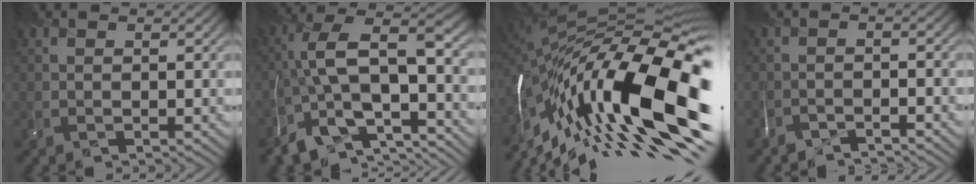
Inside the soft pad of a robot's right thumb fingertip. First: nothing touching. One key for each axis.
{"total": 14.3, "fx": -6.2, "fy": 5.7, "fz": 11.5, "tx": -0.245, "ty": -0.005, "tz": -0.112}
{"total": 20.9, "fx": -7.7, "fy": 7.1, "fz": 18.1, "tx": -0.325, "ty": 0.010, "tz": -0.158}
{"total": 3.0, "fx": -2.9, "fy": -0.6, "fz": -0.1, "tx": 0.018, "ty": -0.007, "tz": -0.059}